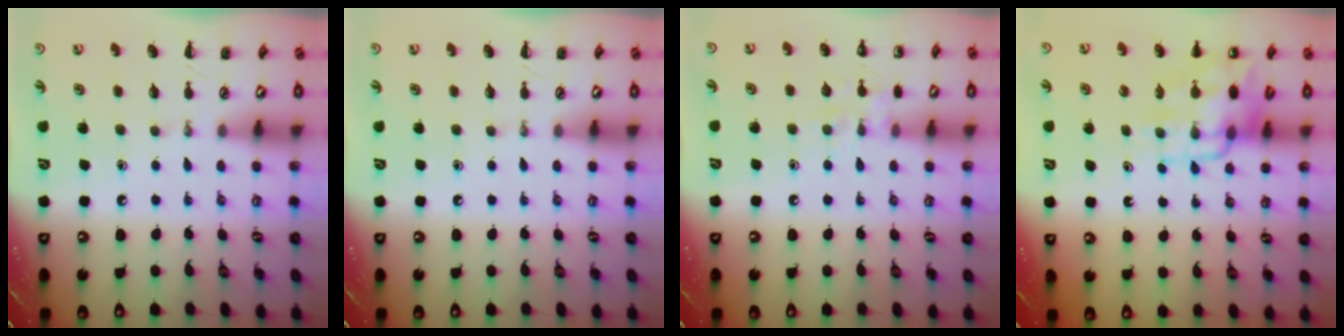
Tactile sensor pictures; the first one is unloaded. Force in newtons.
{"total": 0.0}
{"total": 6.8, "press": 6.7, "slide": 1.2}
{"total": 13.1, "press": 12.8, "slide": 2.9}